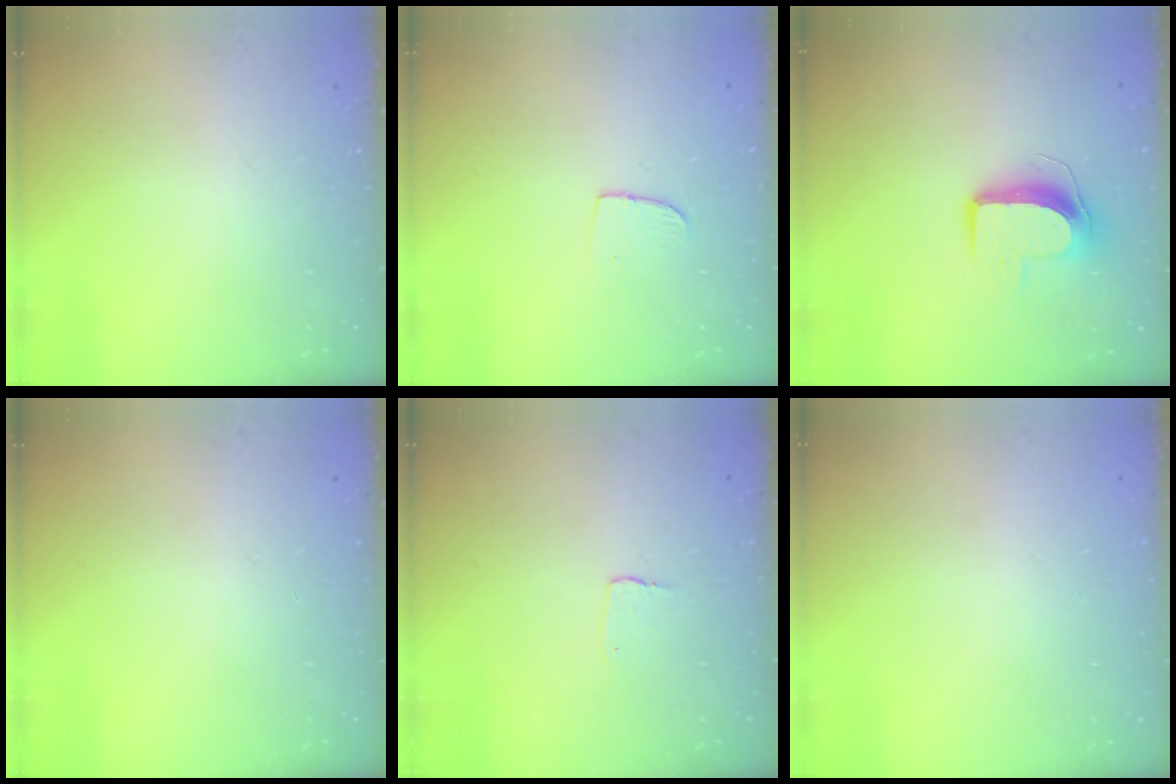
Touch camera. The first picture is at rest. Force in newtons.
{"total": 5.6, "press": 5.6, "slide": 0.4}
{"total": 9.2, "press": 9.1, "slide": 0.5}
{"total": 0.0}
{"total": 2.7, "press": 2.7, "slide": 0.2}
{"total": 0.0}